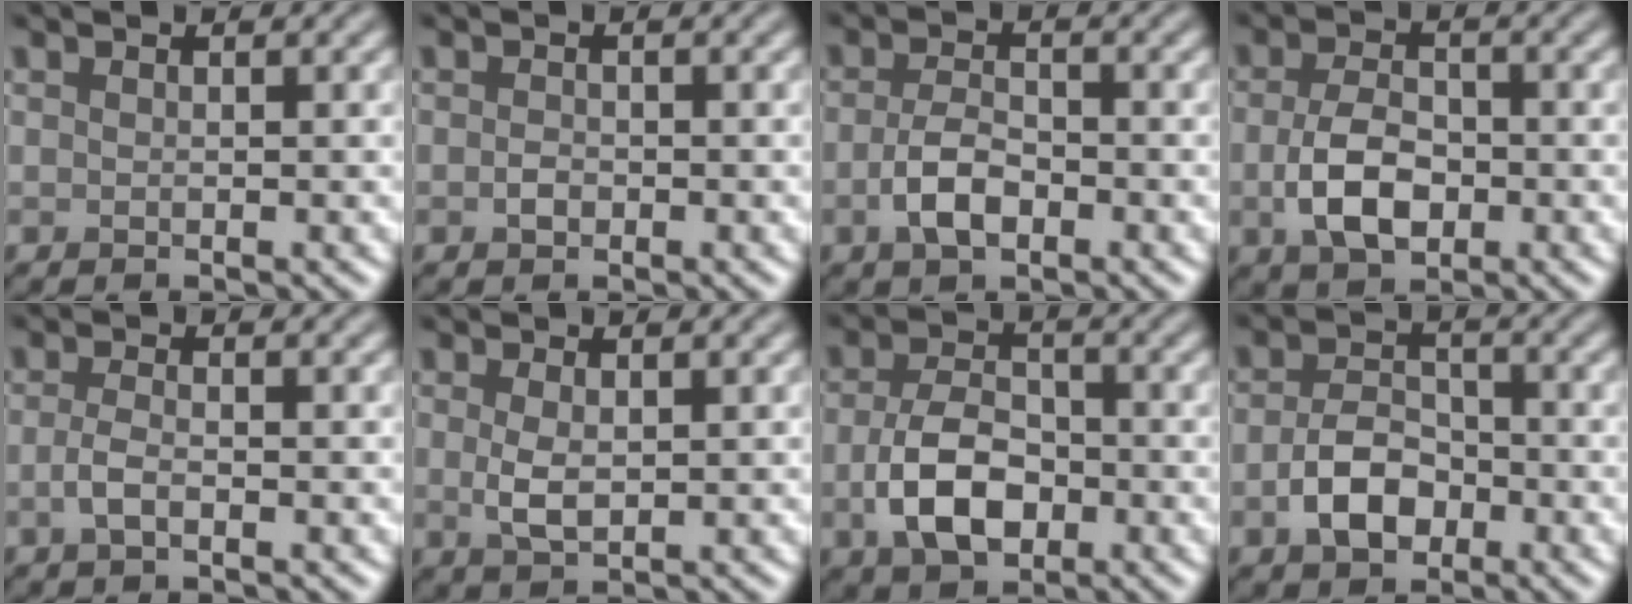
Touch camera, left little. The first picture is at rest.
{"total": 0.9, "force": [-0.3, 0.6, 0.6], "torque": [-0.013, -0.002, -0.007]}
{"total": 3.3, "force": [-1.2, 1.7, 2.6], "torque": [-0.052, 0.000, -0.026]}
{"total": 4.8, "force": [-1.0, 2.9, 3.7], "torque": [-0.080, -0.005, -0.020]}
{"total": 1.8, "force": [-0.6, 0.7, 1.5], "torque": [-0.034, -0.001, -0.016]}
{"total": 2.3, "force": [0.2, 1.2, 2.0], "torque": [-0.047, -0.003, 0.007]}
{"total": 5.9, "force": [-1.5, 3.6, 4.3], "torque": [-0.088, -0.005, -0.032]}
{"total": 4.1, "force": [-1.5, 2.7, 2.7], "torque": [-0.052, 0.002, -0.032]}